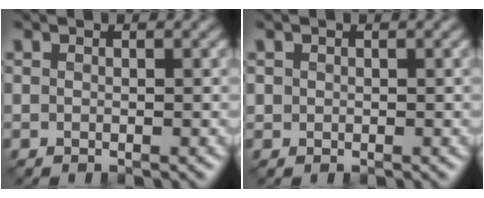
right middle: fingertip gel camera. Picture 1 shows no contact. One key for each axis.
{"total": 0.5, "fx": 0.0, "fy": 0.5, "fz": 0.0, "tx": 0.001, "ty": -0.005, "tz": -0.001}